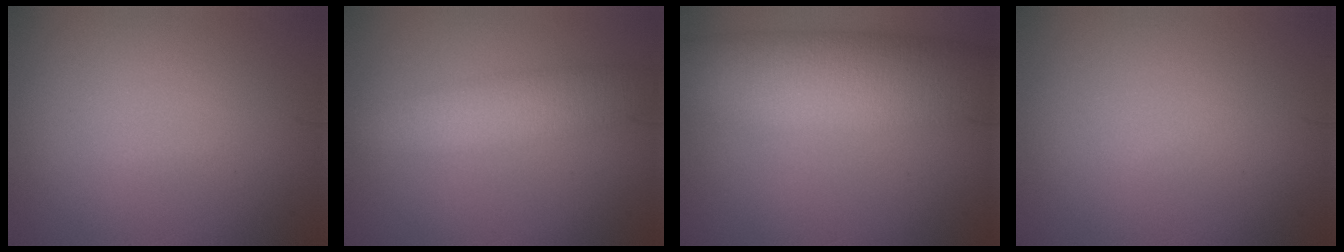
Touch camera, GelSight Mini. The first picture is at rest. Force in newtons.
{"total": 4.3, "press": 4.3, "slide": 0.1}
{"total": 9.2, "press": 9.2, "slide": 0.8}
{"total": 0.0}